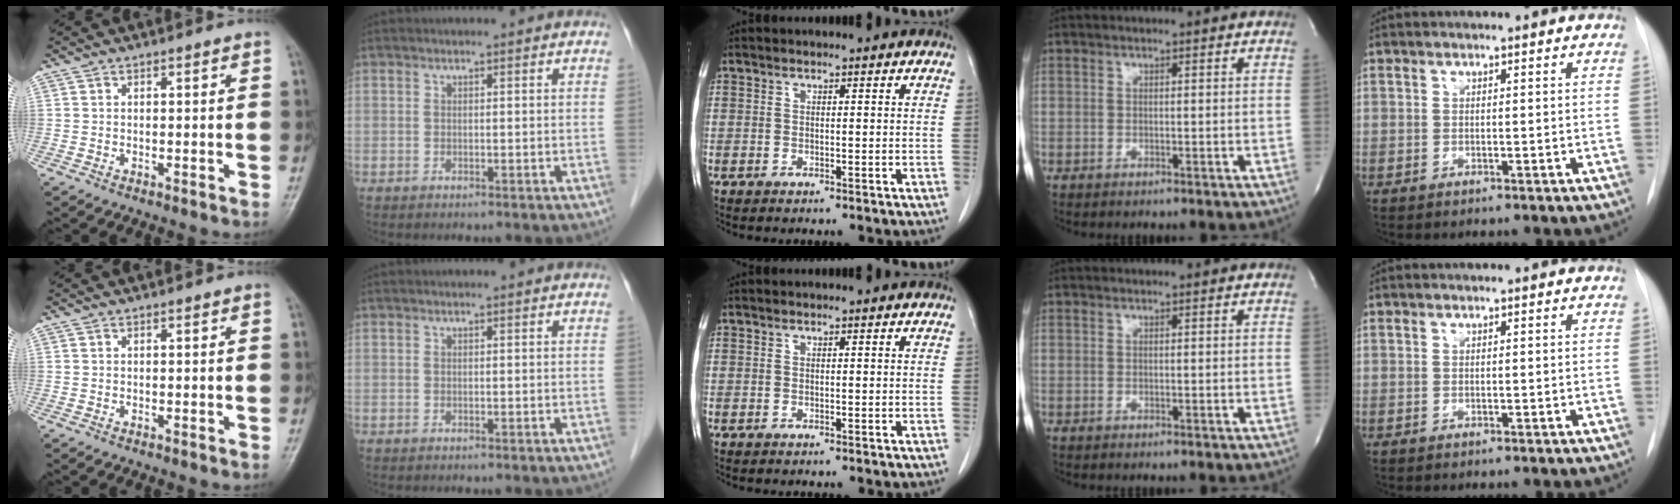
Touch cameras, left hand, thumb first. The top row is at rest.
{}